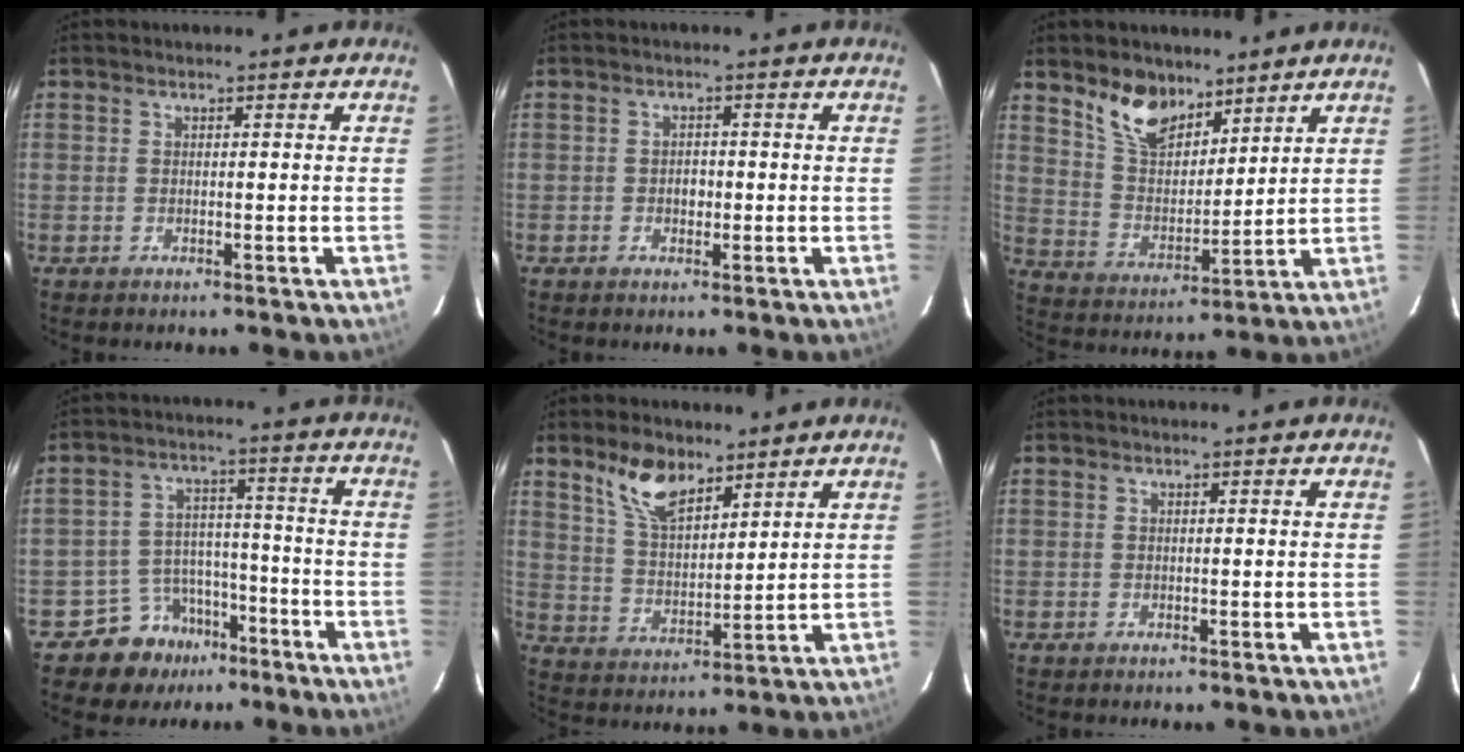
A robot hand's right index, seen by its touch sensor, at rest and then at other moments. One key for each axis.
{"total": 1.8, "fx": -0.4, "fy": 1.5, "fz": 0.9, "tx": -0.015, "ty": 0.006, "tz": -0.006}
{"total": 10.8, "fx": 7.9, "fy": 5.4, "fz": 5.0, "tx": -0.095, "ty": 0.004, "tz": 0.155}
{"total": 8.8, "fx": -6.2, "fy": 6.2, "fz": 0.5, "tx": -0.017, "ty": 0.039, "tz": -0.091}
{"total": 9.4, "fx": 6.6, "fy": 4.2, "fz": 5.3, "tx": -0.096, "ty": 0.008, "tz": 0.131}
{"total": 0.0}